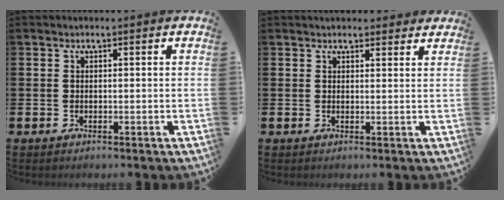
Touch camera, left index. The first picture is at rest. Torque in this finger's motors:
{"motor_torque": [1.06, -1.08, 0.56, 0.11]}